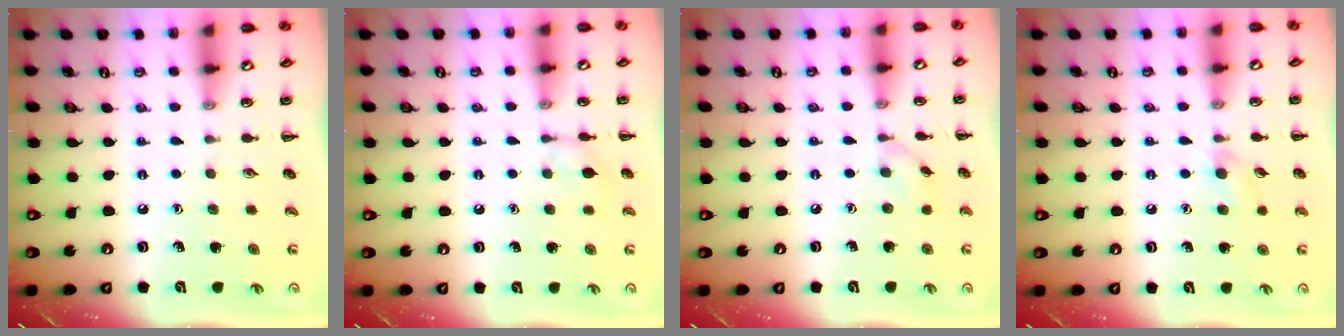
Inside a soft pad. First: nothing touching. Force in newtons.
{"total": 5.0, "press": 5.0, "slide": 0.5}
{"total": 3.9, "press": 3.6, "slide": 1.6}
{"total": 5.2, "press": 4.9, "slide": 1.9}